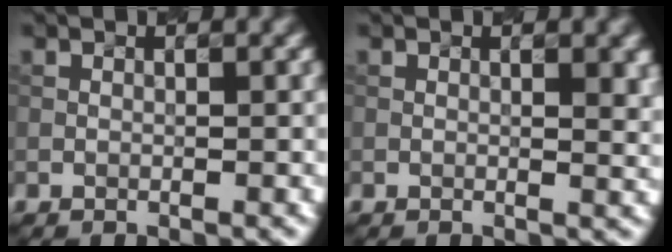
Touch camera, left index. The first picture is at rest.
{"total": 2.9, "force": [0.9, 1.1, 2.6], "torque": [-0.023, 0.005, 0.018]}